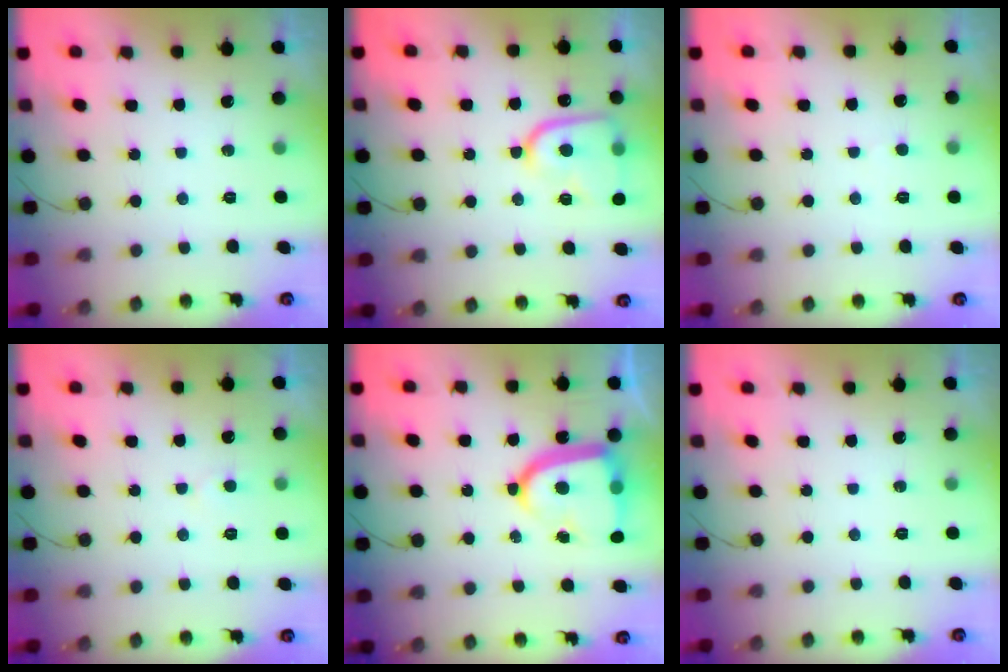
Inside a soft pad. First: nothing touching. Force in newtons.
{"total": 13.5, "press": 13.5, "slide": 1.3}
{"total": 2.4, "press": 2.4, "slide": 0.2}
{"total": 2.8, "press": 2.8, "slide": 0.2}
{"total": 17.0, "press": 16.9, "slide": 1.8}
{"total": 0.0}